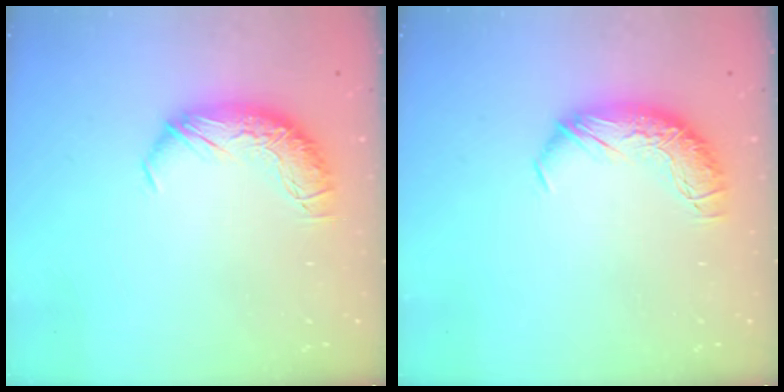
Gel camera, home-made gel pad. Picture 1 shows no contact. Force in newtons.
{"total": 0.0}